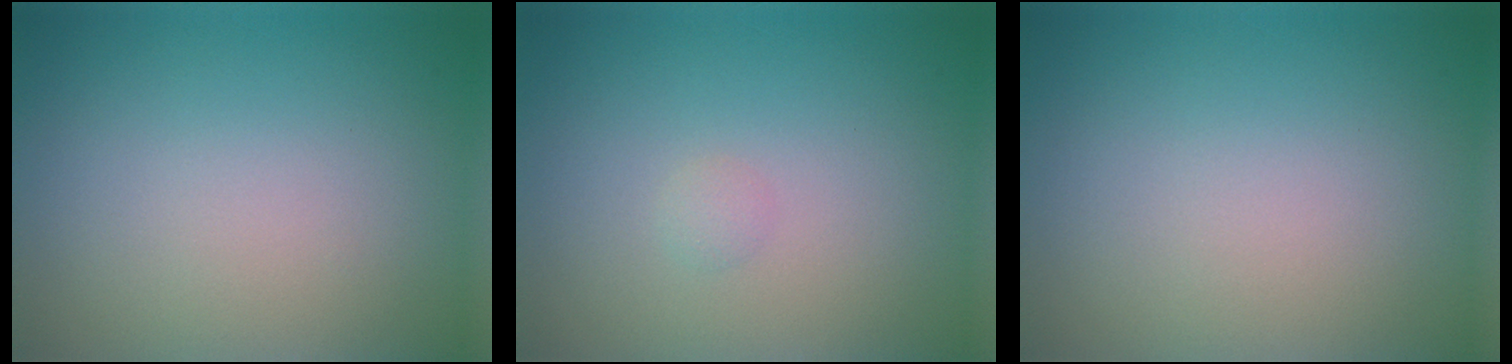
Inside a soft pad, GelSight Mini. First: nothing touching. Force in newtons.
{"total": 0.6, "press": 0.6, "slide": 0.0}
{"total": 0.0}